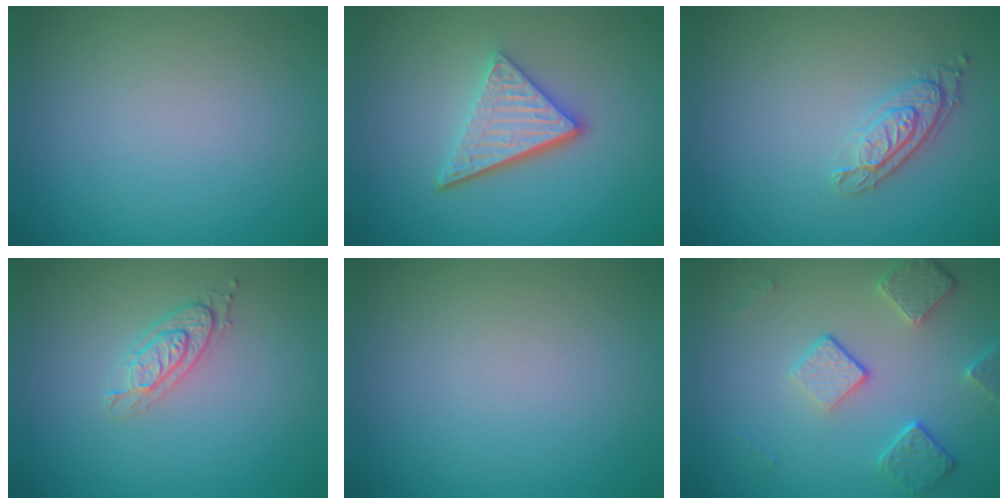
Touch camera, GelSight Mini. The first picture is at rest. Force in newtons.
{"total": 4.4, "press": 3.3, "slide": 2.9}
{"total": 2.4, "press": 1.9, "slide": 1.4}
{"total": 2.1, "press": 2.1, "slide": 0.4}
{"total": 0.0}
{"total": 4.1, "press": 3.2, "slide": 2.7}